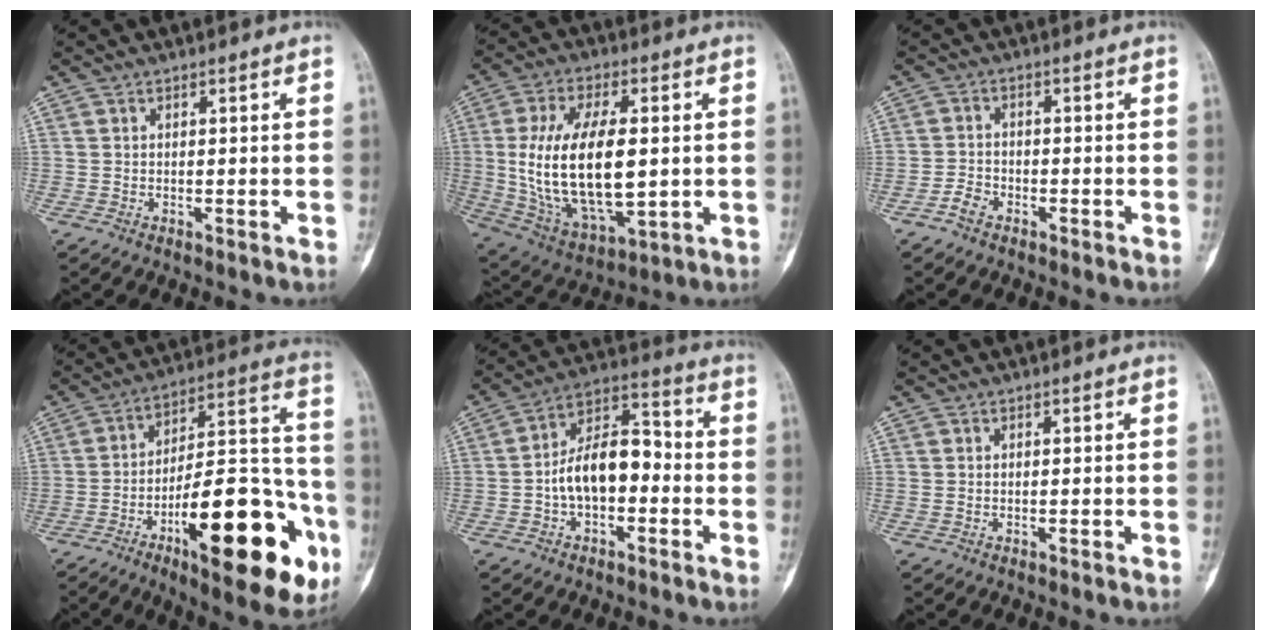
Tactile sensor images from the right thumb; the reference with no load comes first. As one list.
[{"total": 21.8, "force": [0.8, 10.8, 18.9], "torque": [-0.351, -0.010, 0.030]}, {"total": 2.8, "force": [-2.0, 1.6, 1.2], "torque": [-0.022, 0.011, -0.039]}, {"total": 28.7, "force": [-11.6, 10.1, 24.3], "torque": [-0.318, 0.062, -0.162]}, {"total": 12.4, "force": [-2.2, 7.3, 9.9], "torque": [-0.153, 0.050, -0.047]}, {"total": 0.0}]